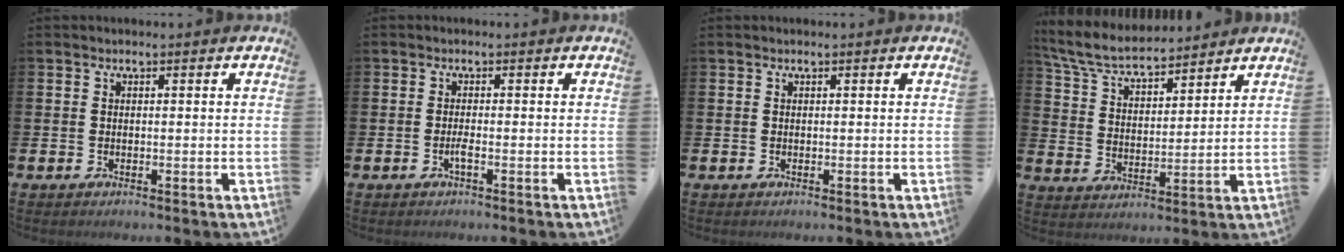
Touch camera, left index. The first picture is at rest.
{"total": 1.0, "force": [-0.5, 0.0, 0.9], "torque": [-0.022, -0.001, -0.008]}
{"total": 0.0}
{"total": 6.7, "force": [6.2, 1.5, 1.8], "torque": [-0.063, -0.034, 0.111]}